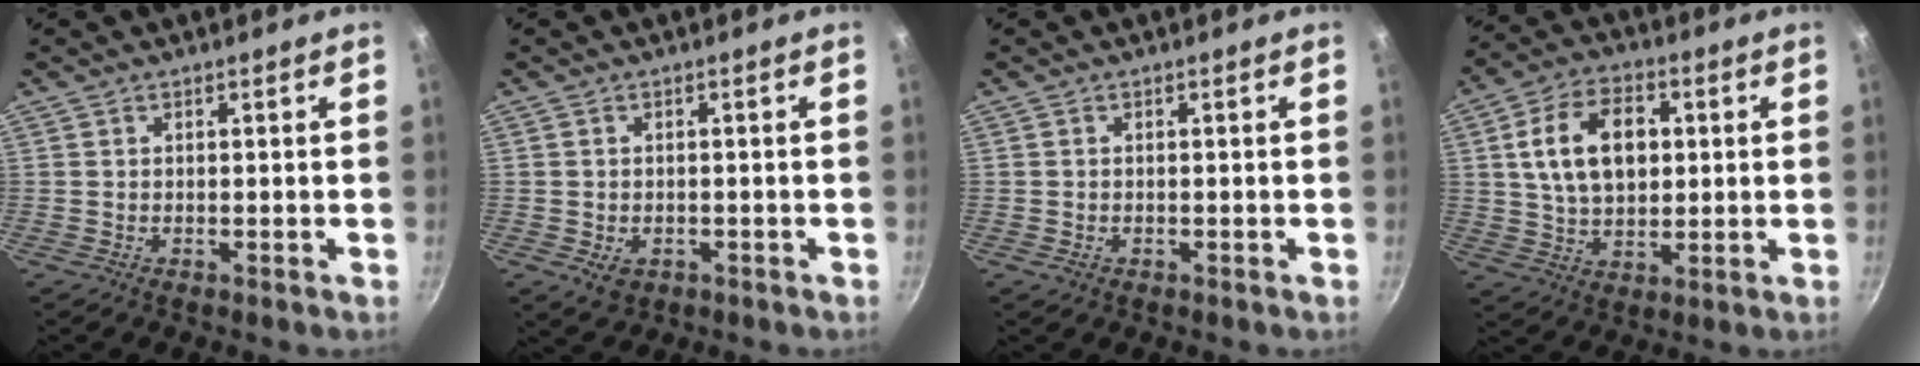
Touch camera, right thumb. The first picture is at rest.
{"total": 3.5, "force": [-1.0, 2.7, 2.0], "torque": [-0.028, 0.000, -0.005]}
{"total": 0.9, "force": [-0.4, 0.7, 0.4], "torque": [-0.007, -0.002, -0.005]}
{"total": 14.0, "force": [2.7, 9.2, 10.2], "torque": [-0.154, 0.005, 0.043]}